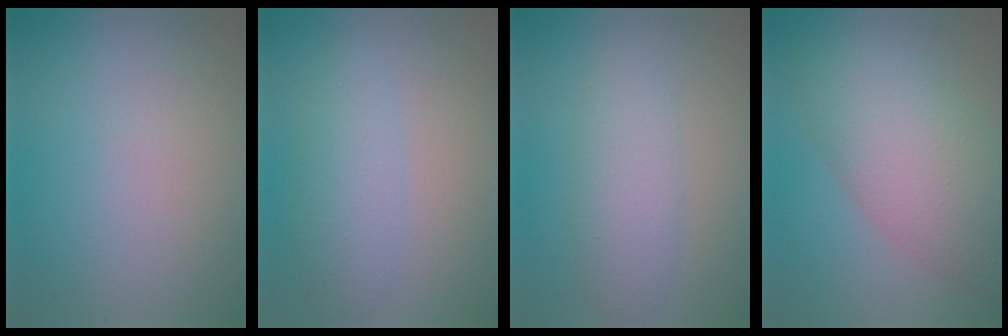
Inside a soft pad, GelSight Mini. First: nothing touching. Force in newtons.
{"total": 3.1, "press": 3.1, "slide": 0.2}
{"total": 3.6, "press": 3.6, "slide": 0.1}
{"total": 8.0, "press": 8.0, "slide": 0.2}